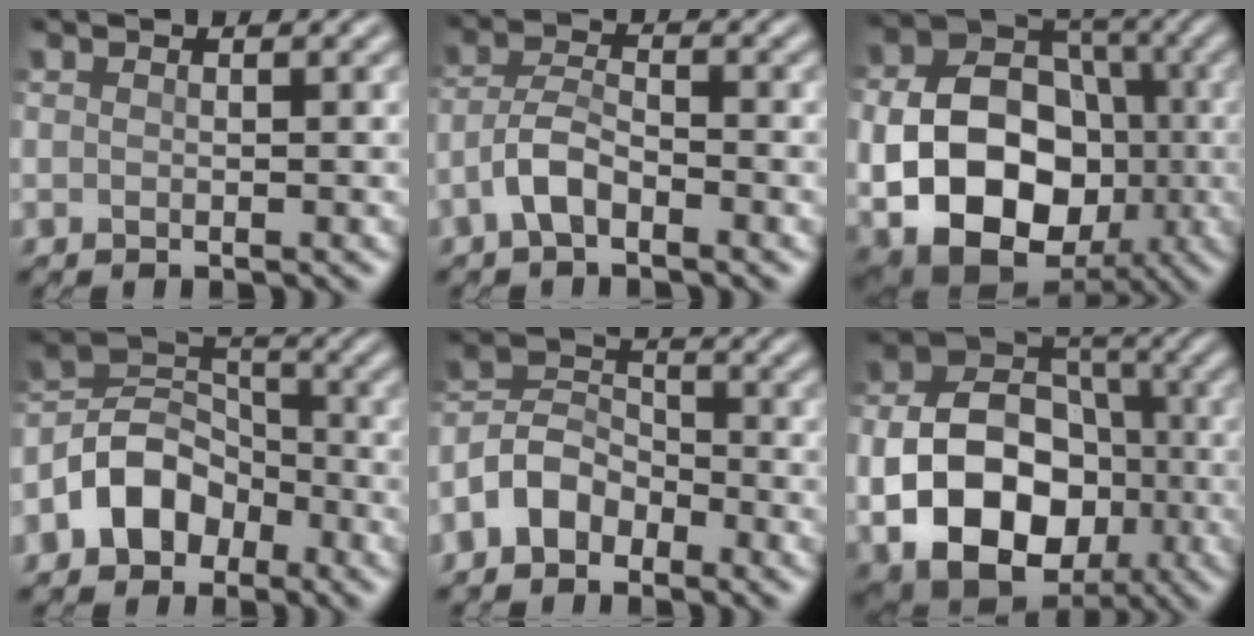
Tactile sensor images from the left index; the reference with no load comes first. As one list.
[{"total": 3.1, "force": [-2.2, 1.1, 2.0], "torque": [-0.045, 0.006, -0.047]}, {"total": 13.8, "force": [-3.1, 10.6, 8.4], "torque": [-0.131, -0.020, -0.055]}, {"total": 5.8, "force": [-3.5, 4.0, 2.4], "torque": [-0.035, 0.005, -0.072]}, {"total": 4.3, "force": [-3.0, 2.5, 1.7], "torque": [-0.038, 0.007, -0.067]}, {"total": 12.5, "force": [-3.3, 9.3, 7.6], "torque": [-0.137, -0.034, -0.050]}]